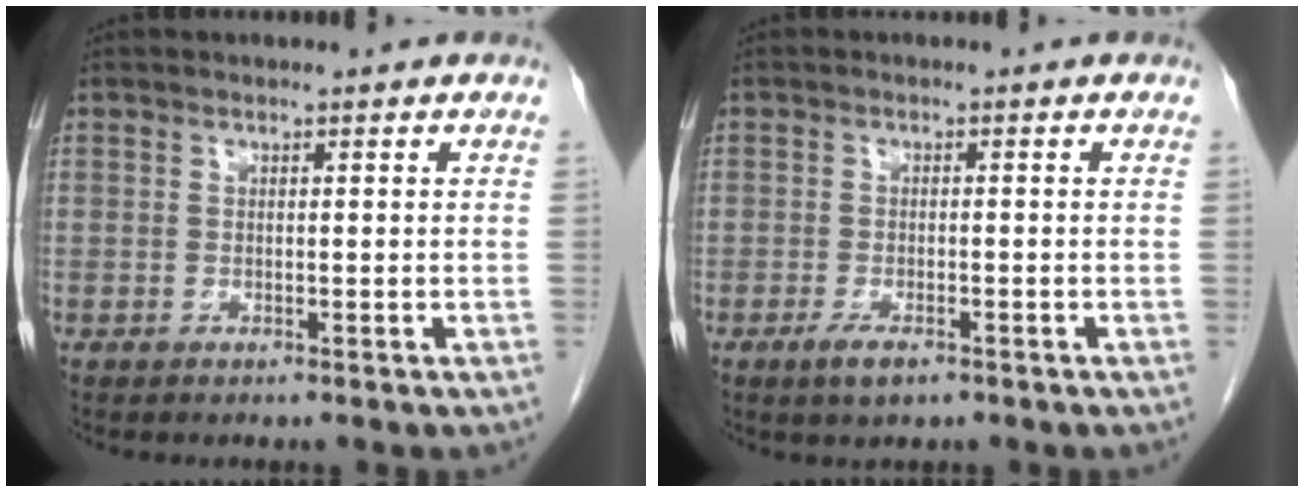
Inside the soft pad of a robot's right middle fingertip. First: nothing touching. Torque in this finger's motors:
{"motor_torque": [0.61, -0.44, 0.23, 0.05]}